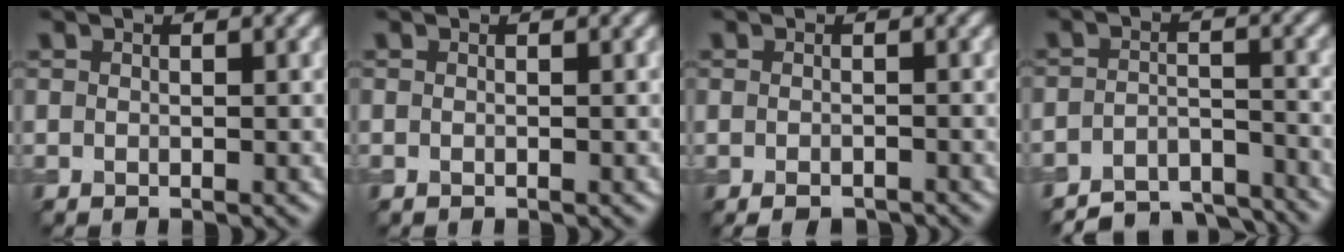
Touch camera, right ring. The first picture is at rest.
{"total": 0.0}
{"total": 2.0, "force": [-1.4, 0.8, 1.2], "torque": [-0.020, -0.005, -0.019]}
{"total": 6.0, "force": [-5.6, 1.7, 1.4], "torque": [-0.018, -0.012, -0.089]}